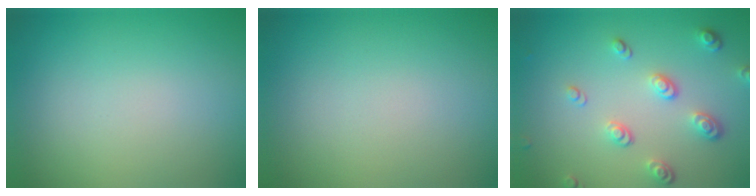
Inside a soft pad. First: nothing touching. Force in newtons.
{"total": 0.0}
{"total": 3.3, "press": 2.6, "slide": 2.0}